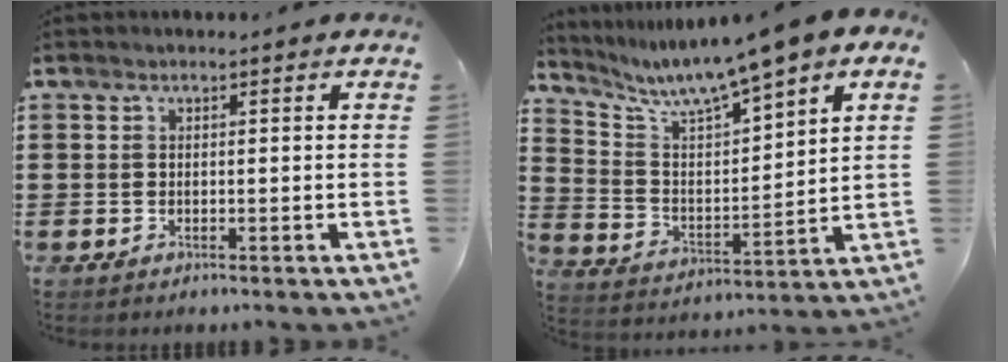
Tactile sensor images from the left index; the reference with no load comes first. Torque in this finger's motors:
{"motor_torque": [1.89, -0.24, 1.05, 0.21]}